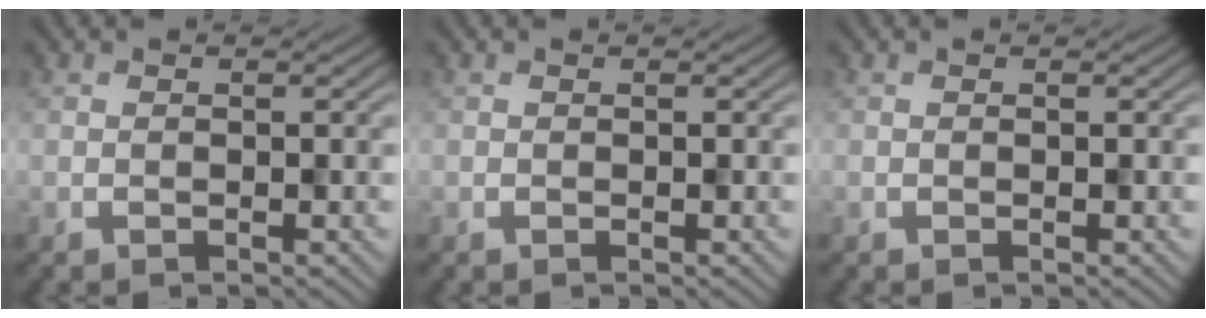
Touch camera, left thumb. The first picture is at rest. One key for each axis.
{"total": 0.0}
{"total": 0.0}